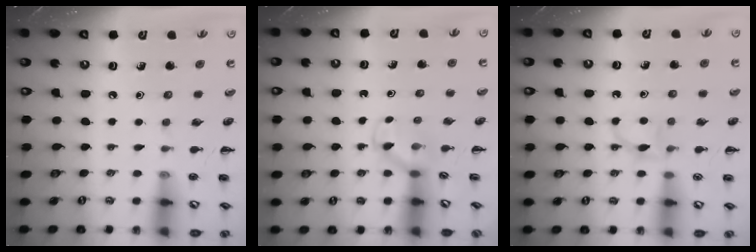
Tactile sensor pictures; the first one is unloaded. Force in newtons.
{"total": 4.0, "press": 3.8, "slide": 1.2}
{"total": 4.1, "press": 3.9, "slide": 1.3}